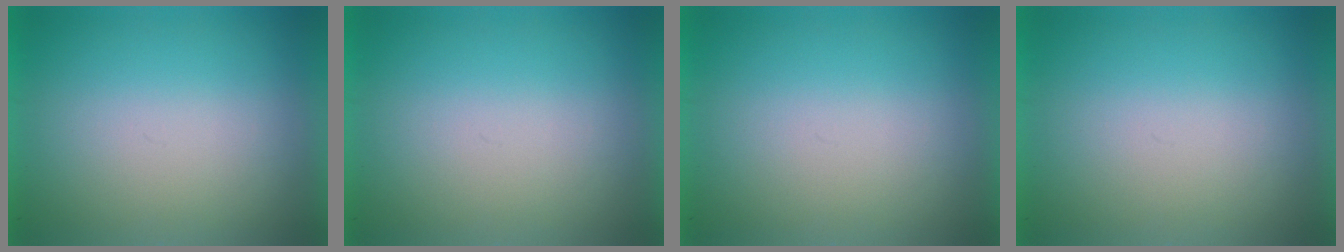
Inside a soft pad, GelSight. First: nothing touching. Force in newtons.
{"total": 0.0}
{"total": 0.0}
{"total": 0.0}